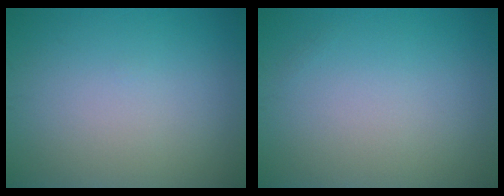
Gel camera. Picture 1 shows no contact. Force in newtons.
{"total": 0.0}